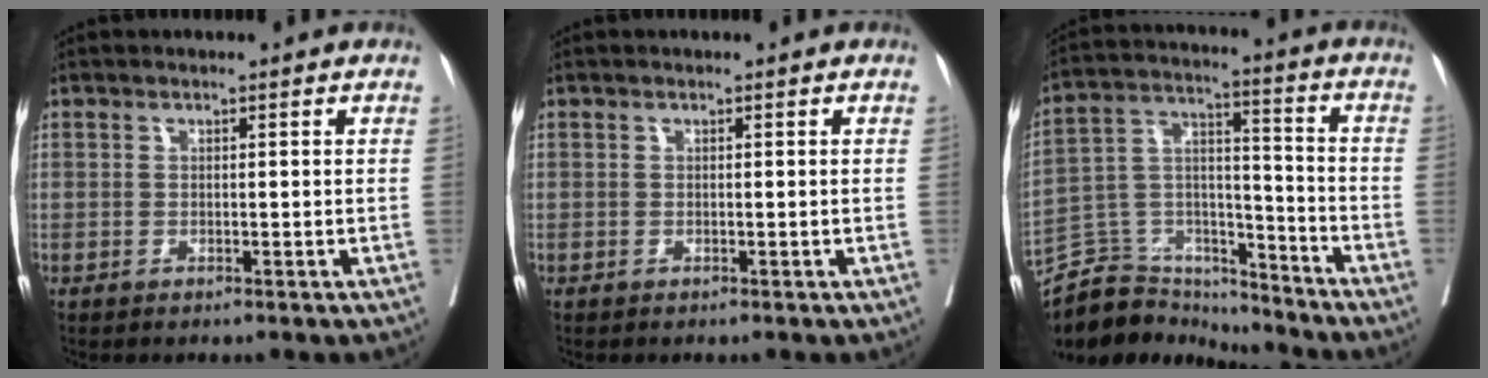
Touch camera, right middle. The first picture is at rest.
{"total": 0.0}
{"total": 14.3, "force": [-13.5, 4.4, 1.2], "torque": [-0.026, 0.058, -0.233]}